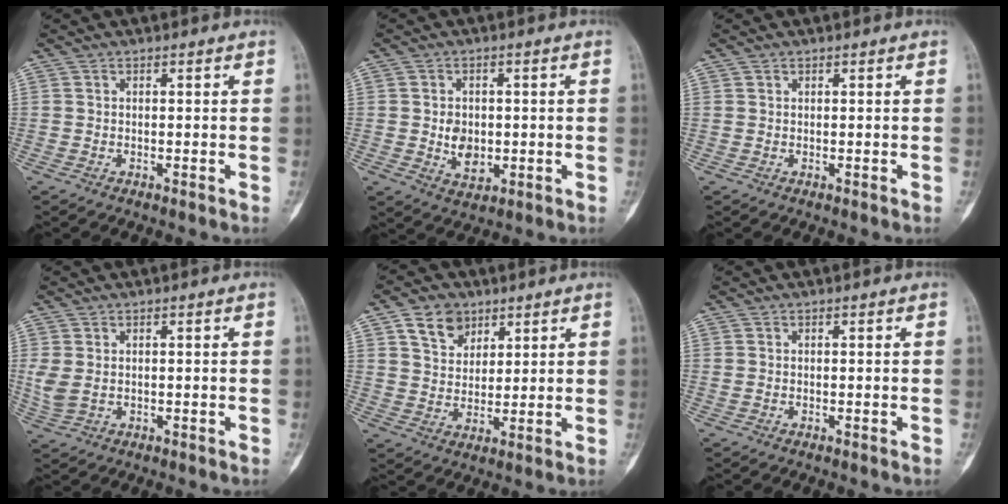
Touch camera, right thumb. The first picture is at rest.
{"total": 5.3, "force": [-0.3, 3.9, 3.5], "torque": [-0.037, -0.004, 0.002]}
{"total": 0.0}
{"total": 3.4, "force": [0.3, 2.1, 2.6], "torque": [-0.074, 0.002, 0.013]}
{"total": 7.5, "force": [4.2, 5.4, 3.0], "torque": [-0.029, -0.023, 0.078]}
{"total": 0.0}